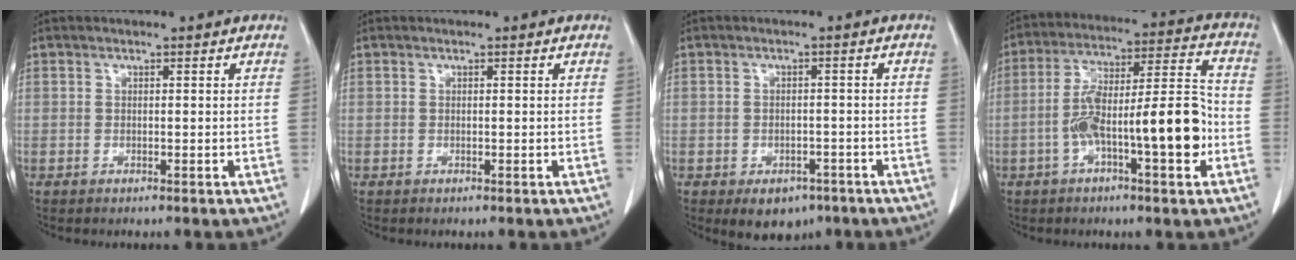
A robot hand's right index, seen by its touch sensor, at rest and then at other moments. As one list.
[{"total": 0.0}, {"total": 5.4, "force": [-3.3, 3.5, 2.3], "torque": [-0.022, 0.003, -0.037]}, {"total": 15.2, "force": [-4.1, 2.7, 14.4], "torque": [-0.242, 0.029, -0.063]}]